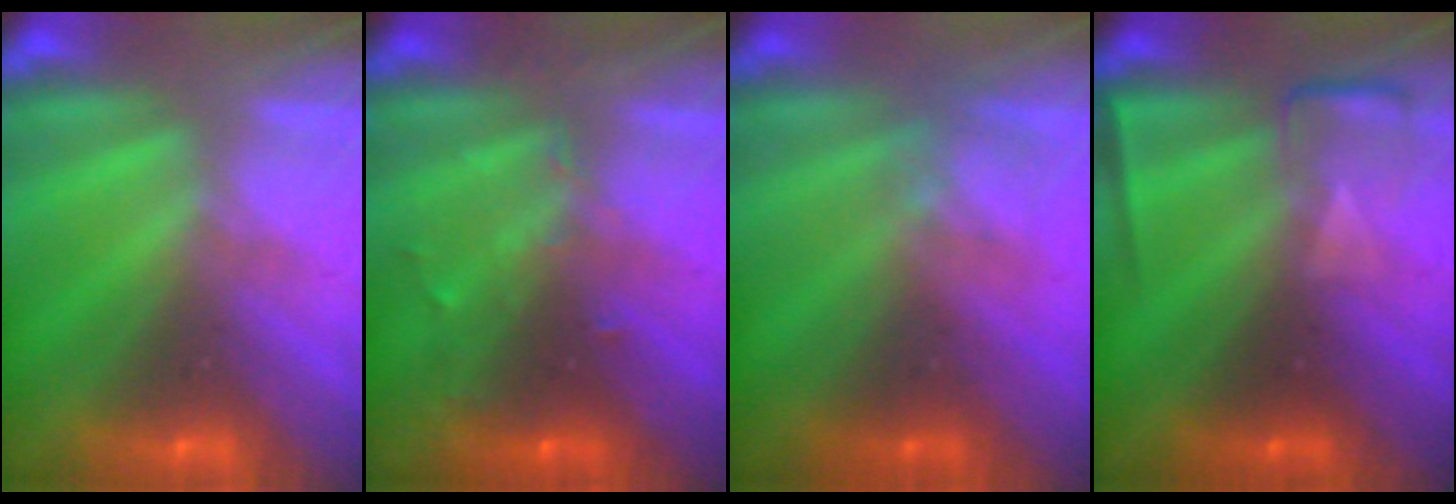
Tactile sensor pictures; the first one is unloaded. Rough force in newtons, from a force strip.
{"total": 2.7}
{"total": 2.4}
{"total": 2.2}